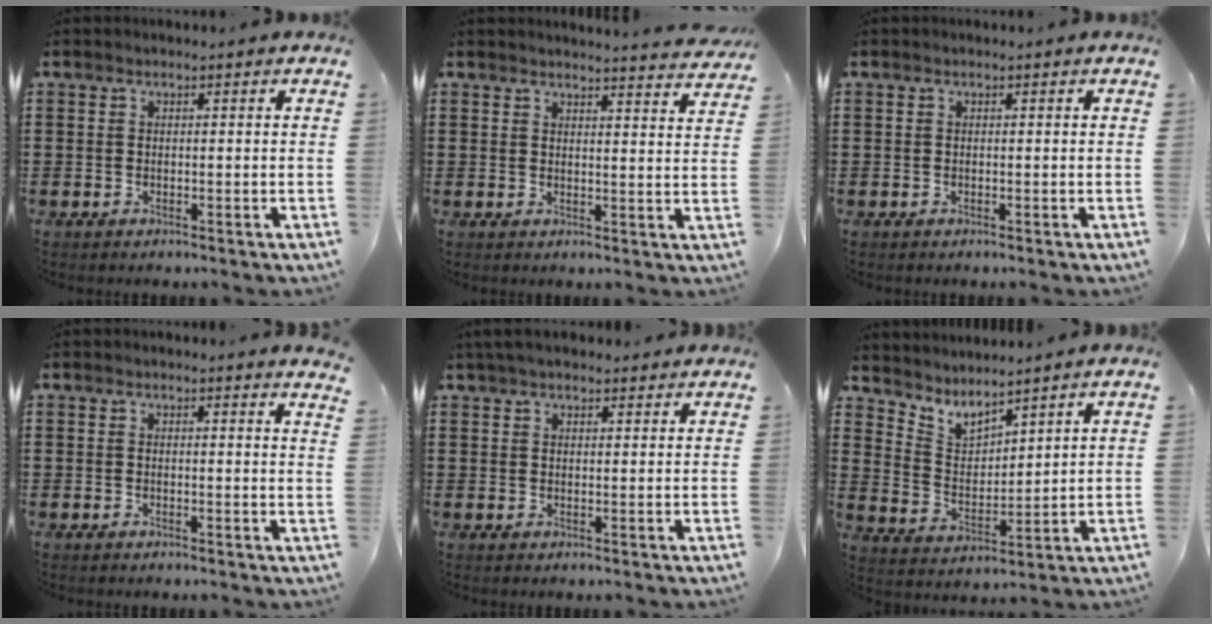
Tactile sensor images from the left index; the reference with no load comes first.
{"total": 3.1, "force": [3.0, -0.3, 0.3], "torque": [-0.009, -0.020, 0.053]}
{"total": 0.0}
{"total": 1.3, "force": [1.2, -0.2, 0.4], "torque": [-0.012, -0.001, 0.023]}
{"total": 3.3, "force": [3.0, 0.8, 1.3], "torque": [-0.034, 0.000, 0.056]}
{"total": 4.9, "force": [4.8, 1.1, 0.8], "torque": [-0.041, -0.028, 0.084]}